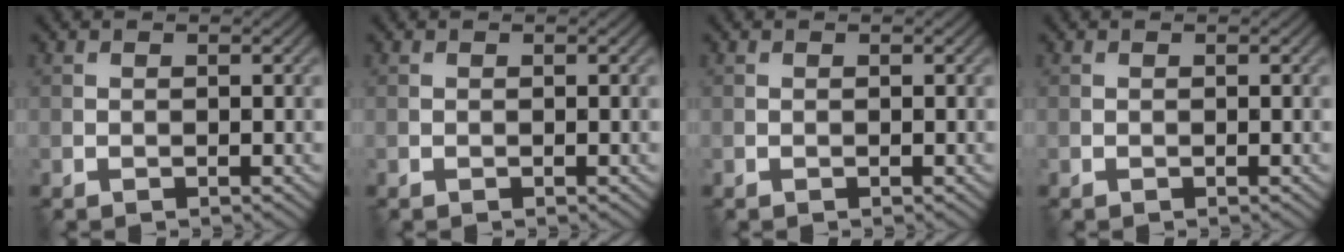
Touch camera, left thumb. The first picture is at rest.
{"total": 0.0}
{"total": 0.0}
{"total": 0.0}